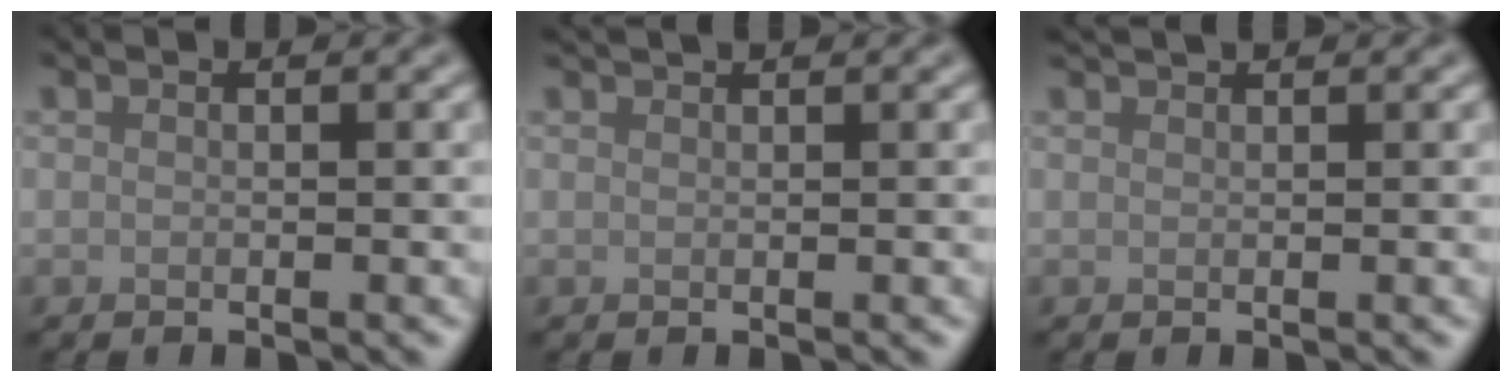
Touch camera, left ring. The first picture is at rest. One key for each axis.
{"total": 1.2, "fx": 1.1, "fy": 0.2, "fz": 0.4, "tx": -0.004, "ty": -0.001, "tz": 0.011}
{"total": 1.2, "fx": 1.2, "fy": 0.1, "fz": 0.4, "tx": -0.005, "ty": 0.001, "tz": 0.014}